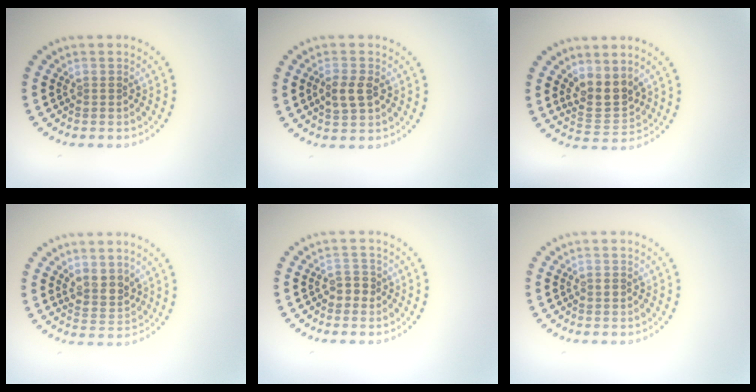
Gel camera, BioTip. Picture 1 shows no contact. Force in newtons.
{"total": 2.7, "press": 2.6, "slide": 0.3}
{"total": 3.5, "press": 3.1, "slide": 1.7}
{"total": 2.4, "press": 2.2, "slide": 1.1}
{"total": 1.8, "press": 1.7, "slide": 0.5}
{"total": 1.1, "press": 1.1, "slide": 0.1}